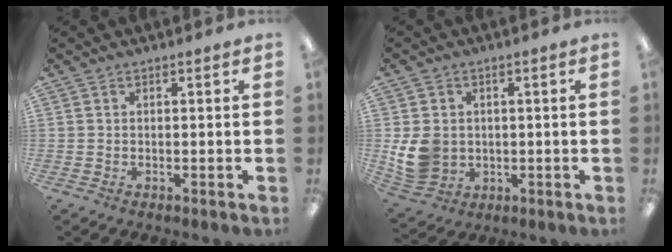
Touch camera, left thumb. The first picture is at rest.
{"total": 9.0, "force": [-0.1, 7.9, 4.4], "torque": [-0.101, 0.011, 0.003]}